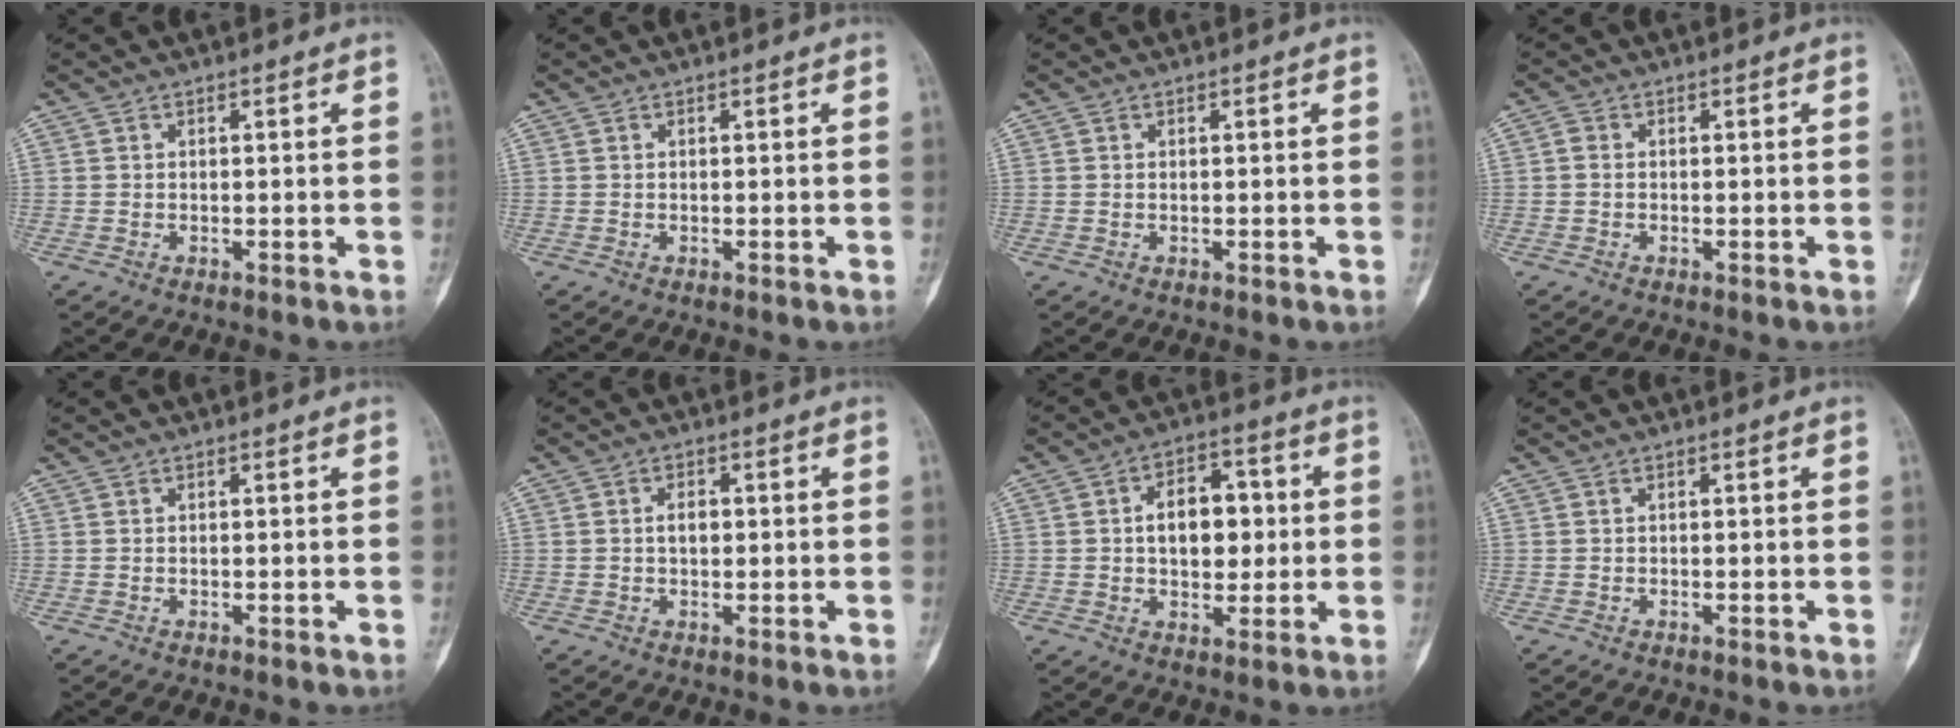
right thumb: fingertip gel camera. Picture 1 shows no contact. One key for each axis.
{"total": 0.0}
{"total": 0.0}
{"total": 1.3, "fx": 0.0, "fy": 1.0, "fz": 0.7, "tx": -0.010, "ty": 0.002, "tz": -0.002}
{"total": 0.0}
{"total": 2.6, "fx": 0.2, "fy": 1.6, "fz": 2.0, "tx": -0.027, "ty": 0.001, "tz": 0.003}
{"total": 10.7, "fx": 1.0, "fy": 6.8, "fz": 8.2, "tx": -0.088, "ty": 0.009, "tz": 0.016}
{"total": 0.0}